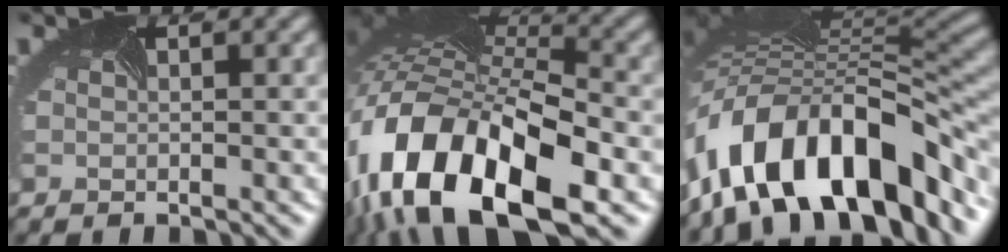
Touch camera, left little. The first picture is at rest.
{"total": 16.6, "force": [-6.1, 8.4, 13.0], "torque": [-0.260, -0.002, -0.109]}
{"total": 14.0, "force": [-5.9, 7.7, 10.1], "torque": [-0.163, 0.029, -0.099]}